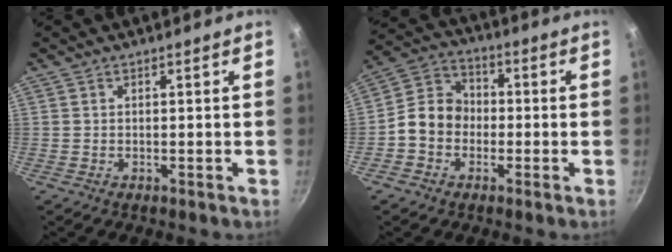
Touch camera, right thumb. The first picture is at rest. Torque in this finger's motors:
{"motor_torque": [0.10, 0.07, 0.76, -0.68, 0.03]}